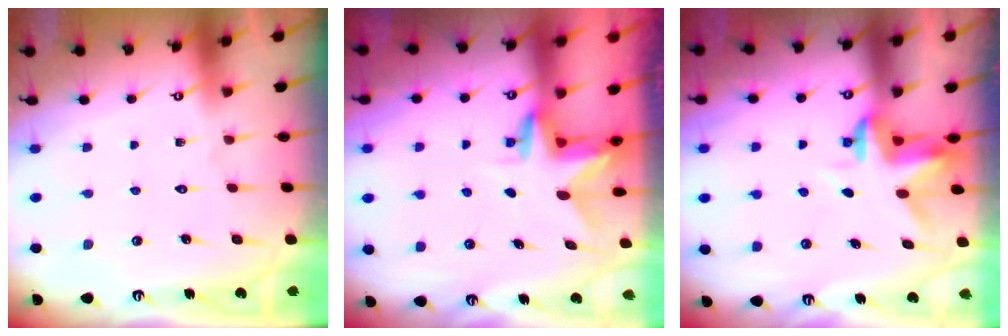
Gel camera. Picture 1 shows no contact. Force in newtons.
{"total": 2.9, "press": 2.9, "slide": 0.2}
{"total": 3.2, "press": 3.2, "slide": 0.4}